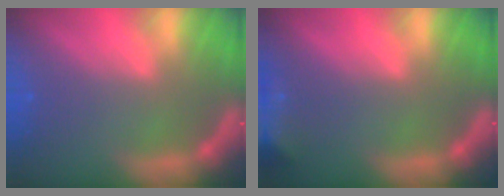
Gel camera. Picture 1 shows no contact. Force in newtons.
{"total": 7.4}